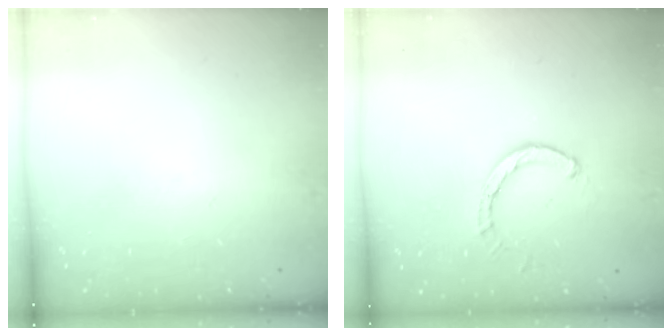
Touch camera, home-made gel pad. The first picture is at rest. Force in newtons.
{"total": 2.6, "press": 2.6, "slide": 0.1}